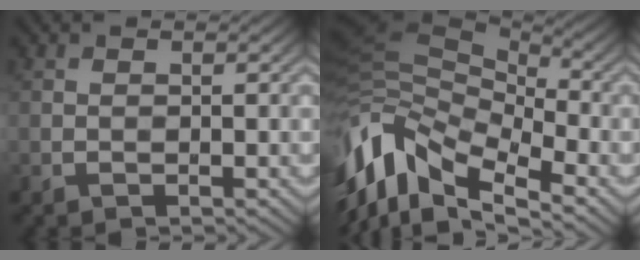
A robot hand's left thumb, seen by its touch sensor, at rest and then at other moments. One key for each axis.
{"total": 14.4, "fx": -6.2, "fy": 7.2, "fz": 10.8, "tx": -0.255, "ty": -0.011, "tz": -0.114}